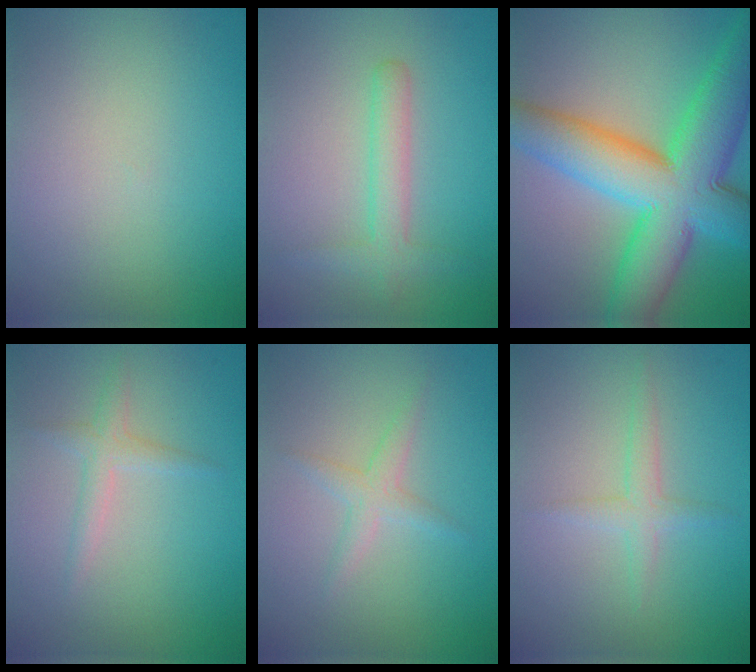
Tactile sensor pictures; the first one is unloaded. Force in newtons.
{"total": 2.5, "press": 2.5, "slide": 0.1}
{"total": 12.7, "press": 12.7, "slide": 0.3}
{"total": 1.5, "press": 1.5, "slide": 0.0}
{"total": 1.7, "press": 1.6, "slide": 0.1}
{"total": 1.6, "press": 1.6, "slide": 0.1}